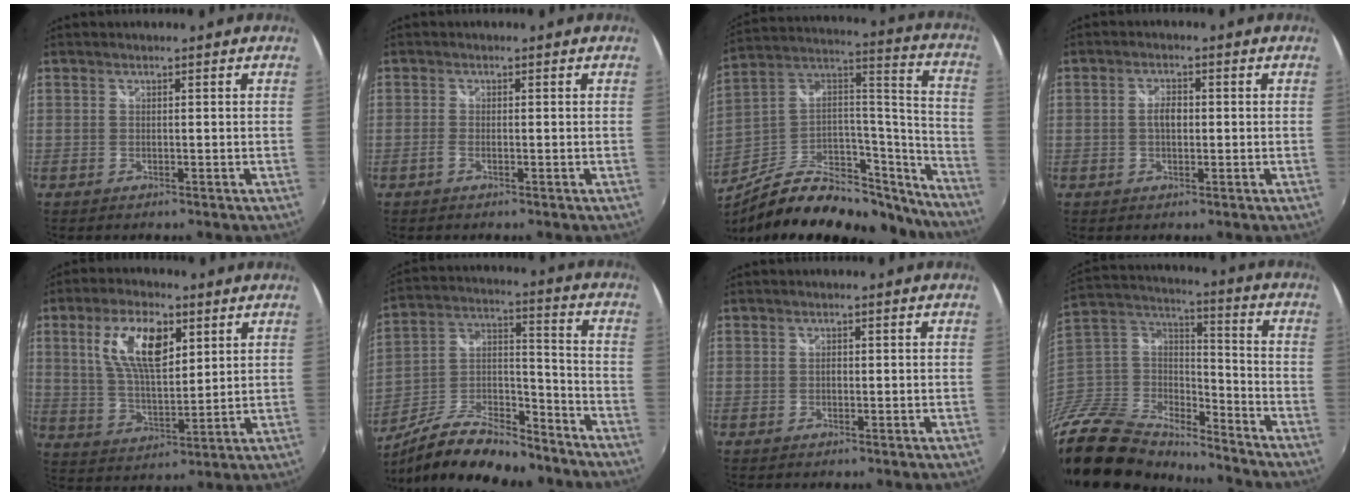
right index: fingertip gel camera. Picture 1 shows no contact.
{"total": 1.7, "force": [-0.9, 0.4, 1.4], "torque": [-0.033, -0.003, -0.017]}
{"total": 30.4, "force": [-24.4, 11.5, 14.1], "torque": [-0.214, 0.042, -0.357]}
{"total": 2.9, "force": [-0.1, 1.6, 2.4], "torque": [-0.043, 0.006, -0.002]}
{"total": 12.6, "force": [5.0, 5.5, 10.2], "torque": [-0.192, 0.011, 0.096]}
{"total": 18.7, "force": [-13.6, 6.6, 11.0], "torque": [-0.217, 0.002, -0.226]}
{"total": 0.7, "force": [-0.1, 0.6, 0.4], "torque": [-0.004, 0.002, -0.002]}
{"total": 20.3, "force": [-17.0, 8.6, 6.9], "torque": [-0.174, 0.026, -0.314]}